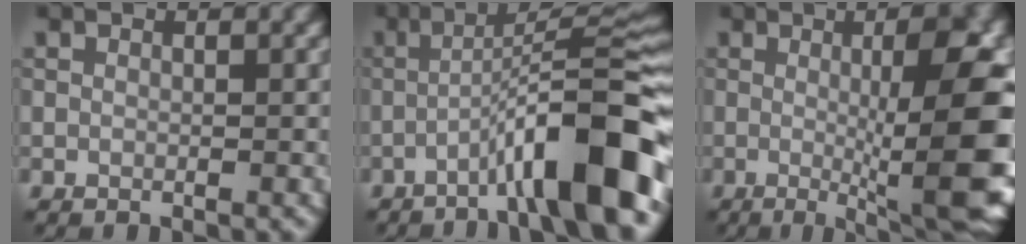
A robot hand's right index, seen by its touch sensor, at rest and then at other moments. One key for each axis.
{"total": 10.8, "fx": -4.7, "fy": 1.5, "fz": 9.5, "tx": -0.130, "ty": 0.028, "tz": -0.078}
{"total": 14.5, "fx": -0.3, "fy": 3.7, "fz": 14.1, "tx": -0.133, "ty": 0.007, "tz": -0.007}